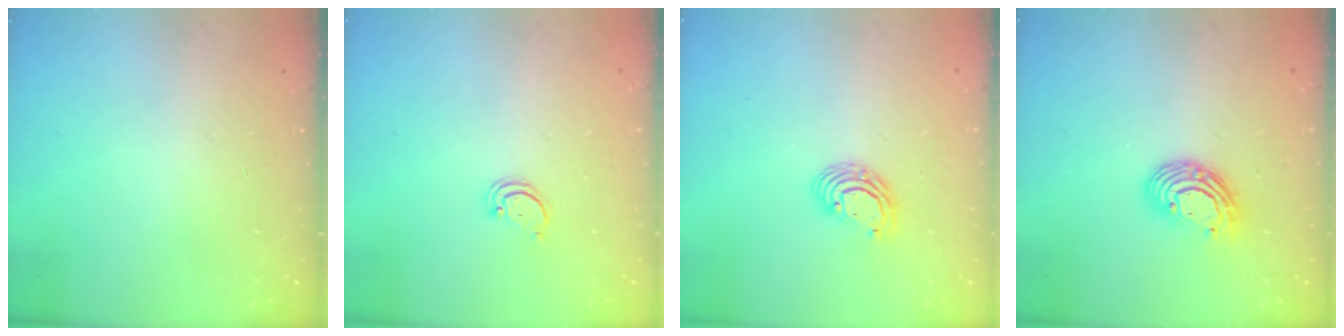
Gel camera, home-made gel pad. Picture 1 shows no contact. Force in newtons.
{"total": 1.8, "press": 1.8, "slide": 0.2}
{"total": 6.5, "press": 6.5, "slide": 0.2}
{"total": 10.1, "press": 10.0, "slide": 1.1}